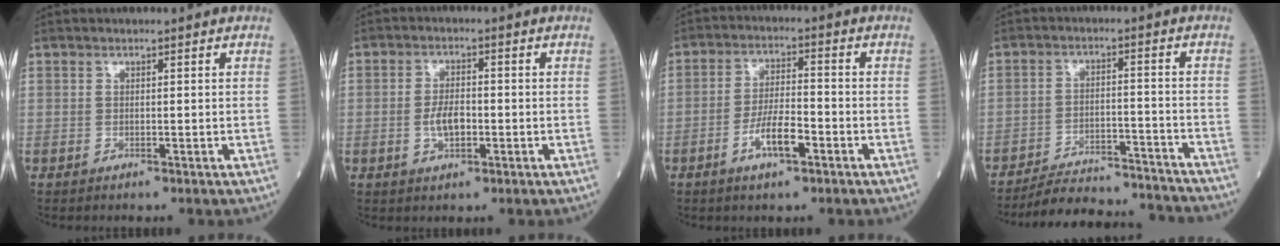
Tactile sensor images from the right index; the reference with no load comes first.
{"total": 4.1, "force": [-0.9, 1.8, 3.6], "torque": [-0.070, 0.002, -0.018]}
{"total": 6.5, "force": [-3.1, 1.7, 5.5], "torque": [-0.108, 0.003, -0.057]}
{"total": 15.0, "force": [-14.5, 1.9, 3.4], "torque": [-0.050, 0.011, -0.202]}